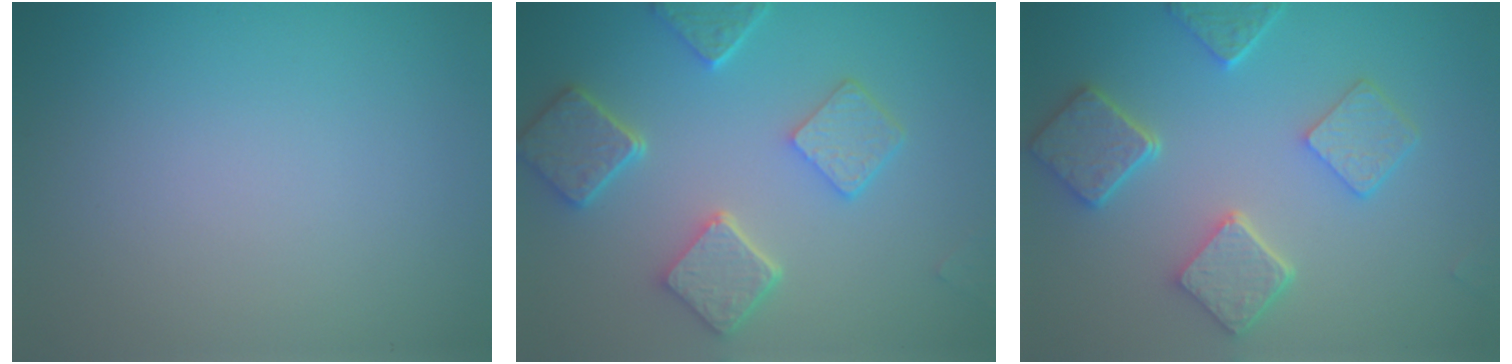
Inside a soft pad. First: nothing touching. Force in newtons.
{"total": 5.5, "press": 4.3, "slide": 3.3}
{"total": 5.4, "press": 4.4, "slide": 3.2}